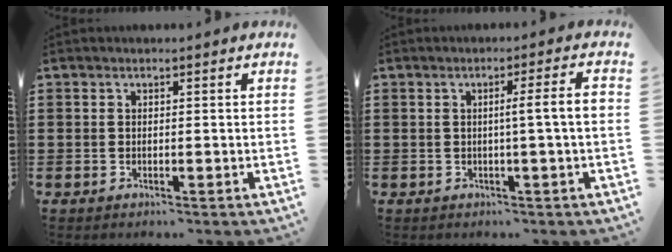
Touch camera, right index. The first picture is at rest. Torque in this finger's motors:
{"motor_torque": [0.84, -0.16, 0.11, 0.10]}